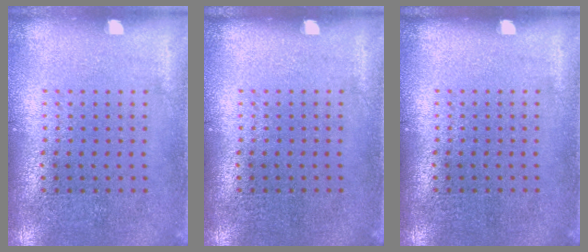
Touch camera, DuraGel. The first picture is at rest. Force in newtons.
{"total": 0.0}
{"total": 0.0}